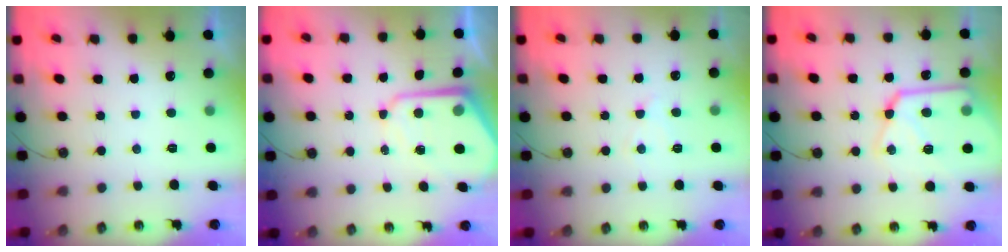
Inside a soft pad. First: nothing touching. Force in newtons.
{"total": 9.6, "press": 9.6, "slide": 0.9}
{"total": 7.5, "press": 7.5, "slide": 0.9}
{"total": 16.4, "press": 16.4, "slide": 1.5}